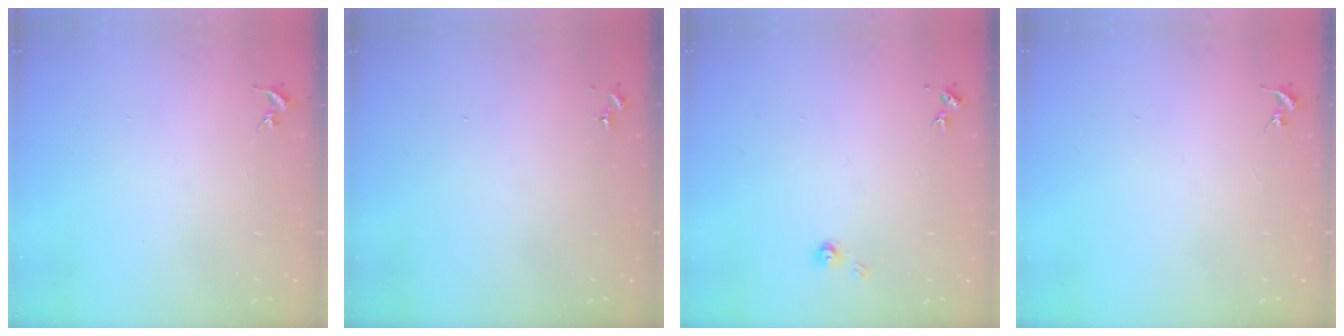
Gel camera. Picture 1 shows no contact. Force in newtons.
{"total": 0.0}
{"total": 3.9, "press": 3.8, "slide": 0.4}
{"total": 0.0}